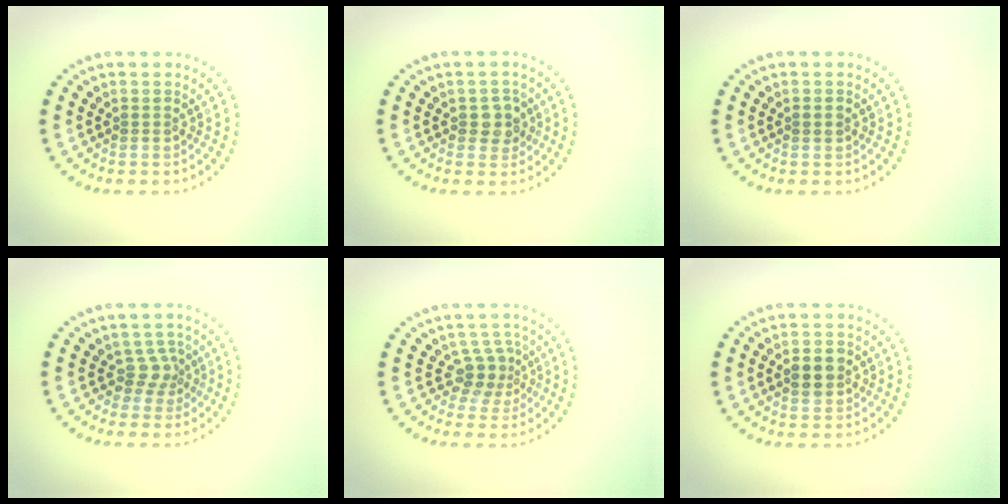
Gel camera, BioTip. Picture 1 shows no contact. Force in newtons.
{"total": 2.0, "press": 1.9, "slide": 0.6}
{"total": 0.8, "press": 0.8, "slide": 0.3}
{"total": 1.9, "press": 1.3, "slide": 1.4}
{"total": 2.5, "press": 1.8, "slide": 1.8}
{"total": 2.8, "press": 2.8, "slide": 0.1}